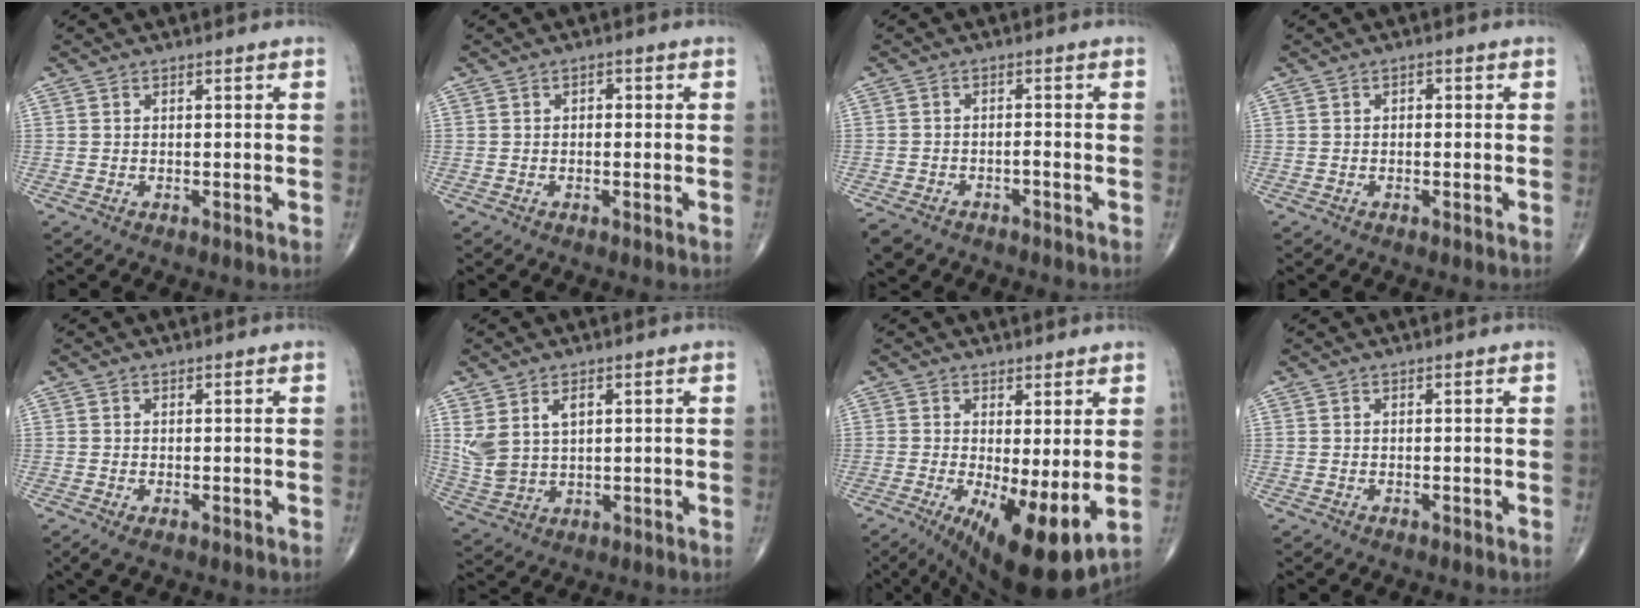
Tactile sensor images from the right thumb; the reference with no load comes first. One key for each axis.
{"total": 1.2, "fx": 0.1, "fy": 0.9, "fz": 0.8, "tx": 0.002, "ty": 0.006, "tz": -0.004}
{"total": 5.8, "fx": -4.2, "fy": 2.9, "fz": 2.7, "tx": -0.047, "ty": 0.012, "tz": -0.067}
{"total": 0.9, "fx": 0.1, "fy": 0.7, "fz": 0.6, "tx": 0.002, "ty": 0.004, "tz": -0.004}
{"total": 1.7, "fx": -0.6, "fy": 0.8, "fz": 1.4, "tx": -0.031, "ty": -0.002, "tz": -0.008}
{"total": 7.5, "fx": 2.7, "fy": 4.6, "fz": 5.4, "tx": -0.109, "ty": -0.005, "tz": 0.067}
{"total": 12.5, "fx": -1.8, "fy": 3.7, "fz": 11.8, "tx": -0.188, "ty": -0.026, "tz": -0.015}
{"total": 0.0}